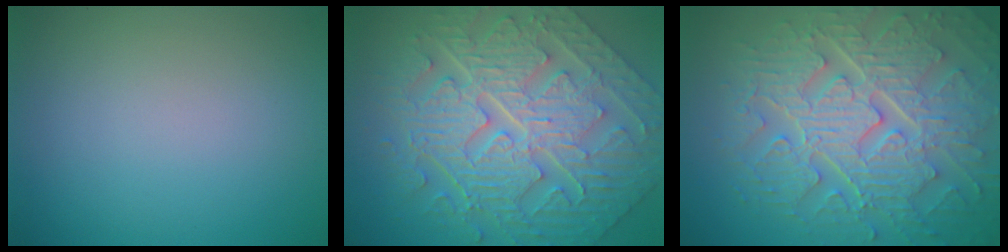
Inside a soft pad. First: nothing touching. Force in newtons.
{"total": 11.0, "press": 7.8, "slide": 7.8}
{"total": 9.4, "press": 6.9, "slide": 6.4}